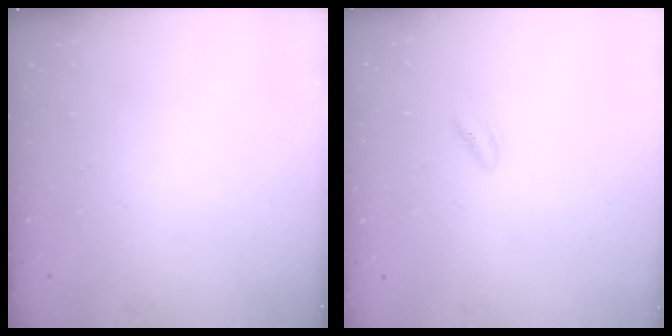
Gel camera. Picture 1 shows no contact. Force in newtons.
{"total": 2.4, "press": 2.2, "slide": 1.0}